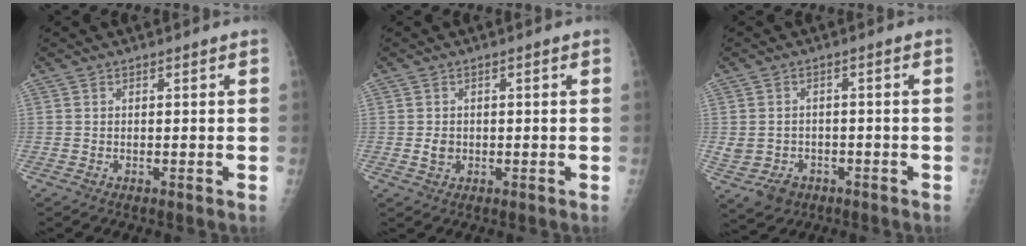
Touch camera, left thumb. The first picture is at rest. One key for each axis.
{"total": 2.1, "fx": -0.2, "fy": 1.7, "fz": 1.2, "tx": -0.014, "ty": 0.001, "tz": -0.001}
{"total": 7.5, "fx": -3.0, "fy": 6.3, "fz": 2.7, "tx": -0.061, "ty": 0.020, "tz": -0.032}